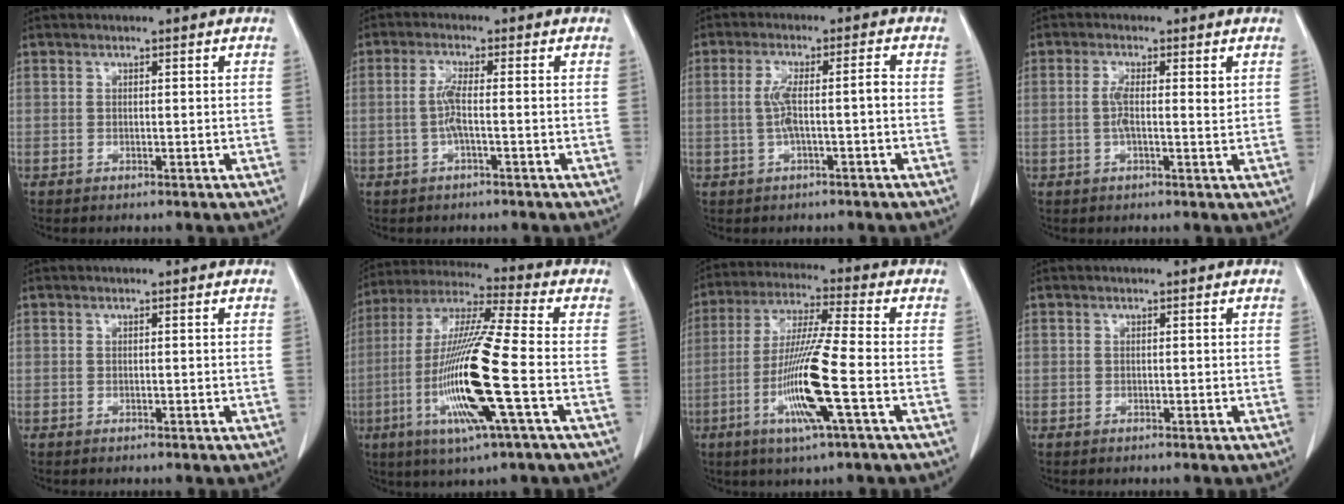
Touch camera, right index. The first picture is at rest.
{"total": 3.1, "force": [-0.6, 0.0, 3.1], "torque": [-0.066, 0.001, -0.013]}
{"total": 5.1, "force": [-0.6, 0.6, 5.0], "torque": [-0.104, 0.018, -0.008]}
{"total": 3.5, "force": [0.5, 0.9, 3.4], "torque": [-0.064, 0.003, 0.007]}
{"total": 0.0}
{"total": 17.5, "force": [-4.5, 0.1, 16.9], "torque": [-0.351, -0.016, -0.093]}
{"total": 12.6, "force": [-3.9, -0.5, 12.0], "torque": [-0.243, -0.015, -0.080]}
{"total": 0.0}